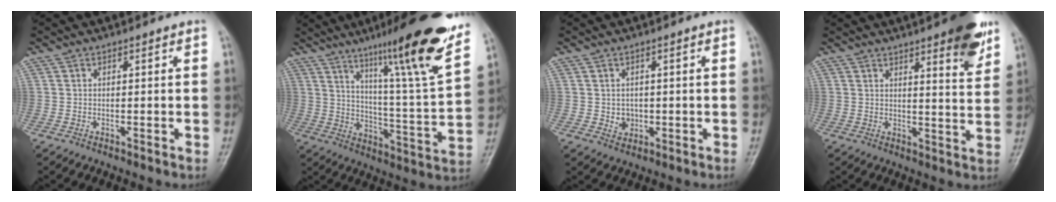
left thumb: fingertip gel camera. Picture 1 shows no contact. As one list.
[{"total": 21.9, "force": [14.4, 1.1, 16.5], "torque": [-0.219, -0.066, 0.222]}, {"total": 2.6, "force": [-0.2, 2.3, 1.2], "torque": [-0.006, 0.001, 0.005]}, {"total": 10.2, "force": [6.3, 2.1, 7.8], "torque": [-0.080, -0.033, 0.079]}]